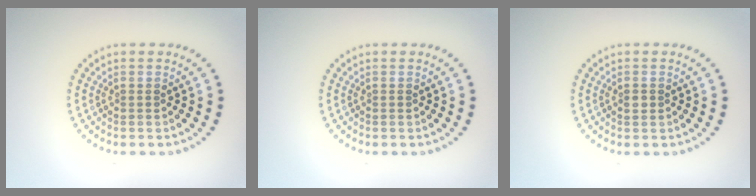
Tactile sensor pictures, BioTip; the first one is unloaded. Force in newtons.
{"total": 0.0}
{"total": 0.7, "press": 0.7, "slide": 0.3}